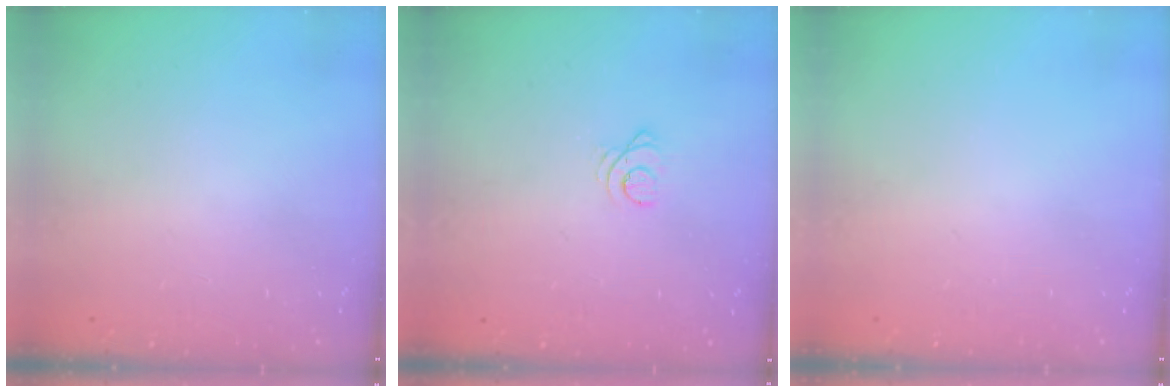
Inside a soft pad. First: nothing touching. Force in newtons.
{"total": 2.4, "press": 2.4, "slide": 0.2}
{"total": 0.0}